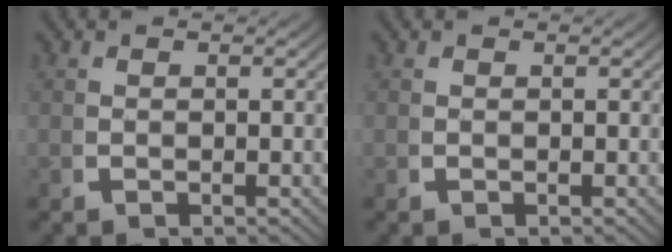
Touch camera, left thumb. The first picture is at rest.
{"total": 0.0}